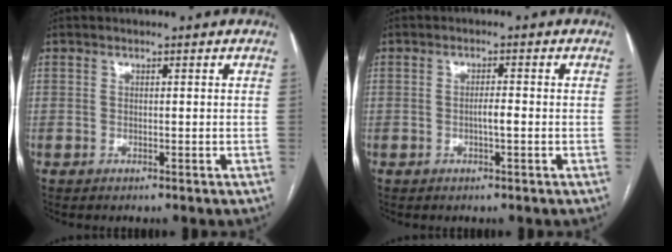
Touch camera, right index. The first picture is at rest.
{"total": 1.9, "force": [-0.5, 0.1, 1.8], "torque": [-0.031, 0.002, -0.009]}